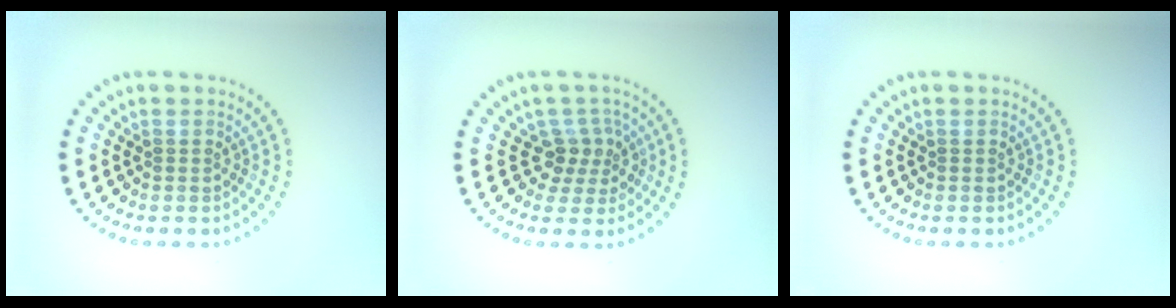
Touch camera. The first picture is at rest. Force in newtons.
{"total": 2.6, "press": 2.0, "slide": 1.7}
{"total": 0.0}